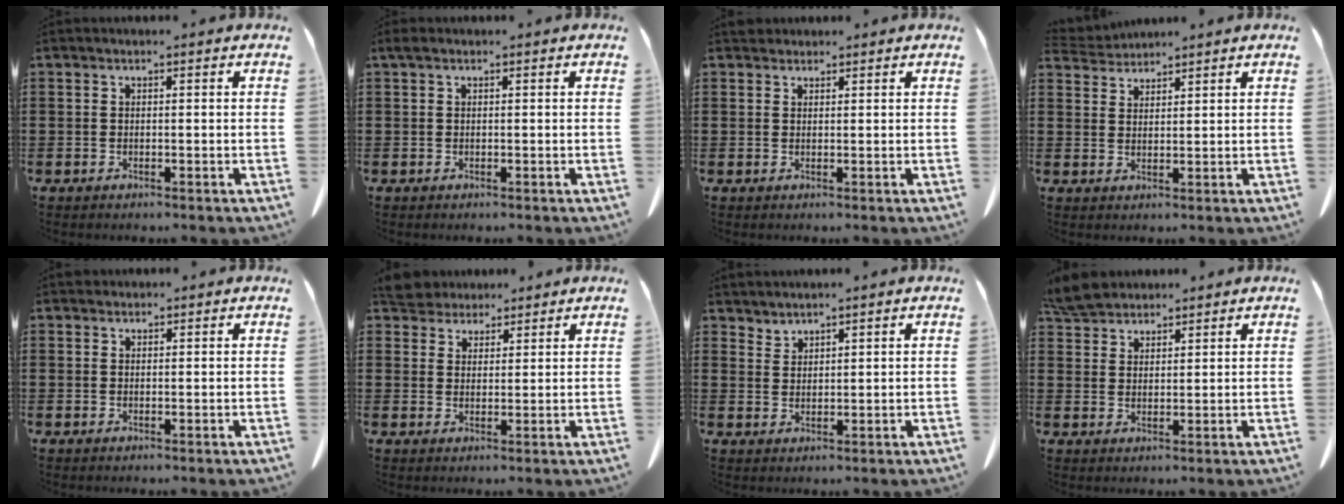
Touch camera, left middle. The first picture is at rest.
{"total": 0.6, "force": [0.1, 0.3, 0.5], "torque": [-0.011, 0.003, 0.002]}
{"total": 1.5, "force": [1.3, 0.6, 0.1], "torque": [-0.007, 0.001, 0.027]}
{"total": 3.3, "force": [3.3, 0.3, 0.4], "torque": [-0.018, -0.008, 0.061]}
{"total": 0.9, "force": [0.8, 0.4, 0.1], "torque": [-0.004, 0.001, 0.015]}
{"total": 4.5, "force": [4.2, 1.5, 0.5], "torque": [-0.029, -0.009, 0.080]}
{"total": 2.0, "force": [2.0, 0.0, -0.3], "torque": [0.001, -0.004, 0.039]}
{"total": 5.2, "force": [4.8, 1.5, 1.4], "torque": [-0.044, -0.005, 0.093]}